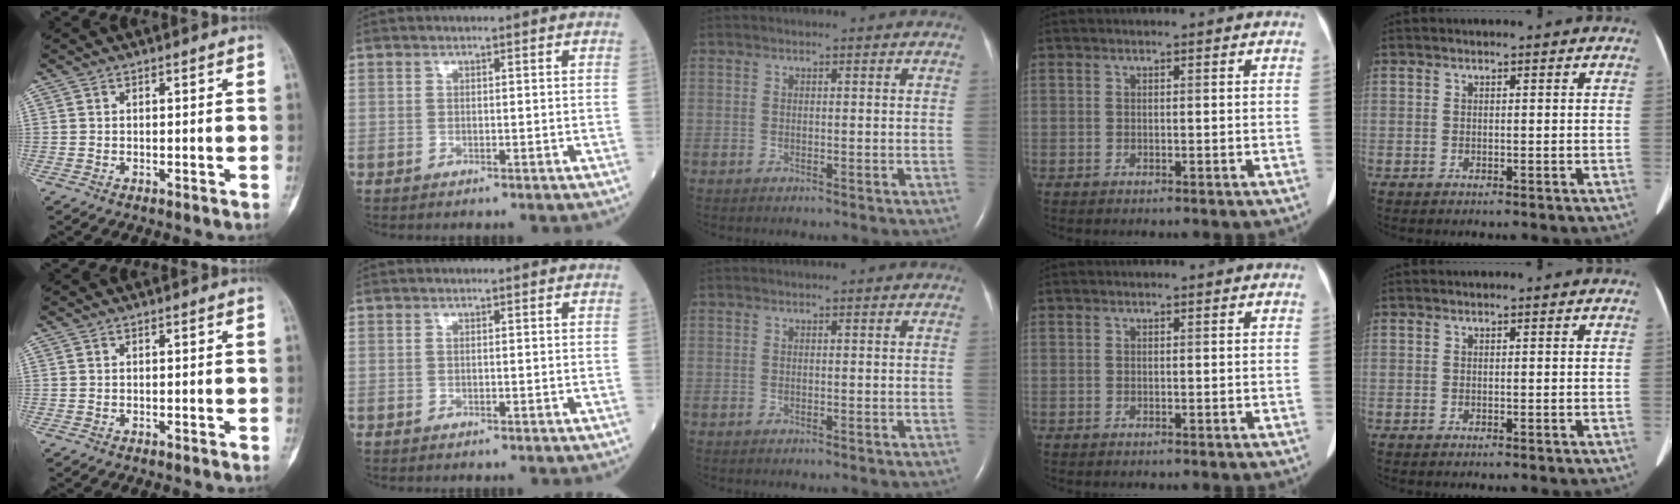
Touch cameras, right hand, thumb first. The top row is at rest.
{}